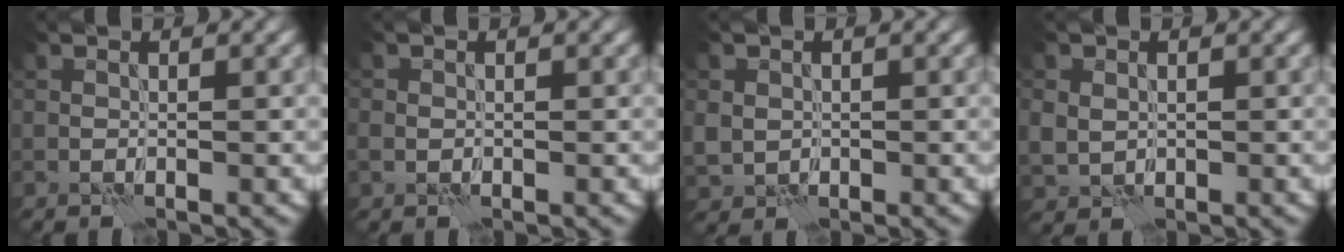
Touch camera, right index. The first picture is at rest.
{"total": 0.8, "force": [0.0, 0.8, 0.0], "torque": [0.002, -0.003, -0.001]}
{"total": 2.2, "force": [0.2, 2.1, 0.5], "torque": [-0.013, -0.002, 0.008]}
{"total": 2.3, "force": [0.4, 2.1, 0.9], "torque": [-0.020, 0.000, 0.011]}